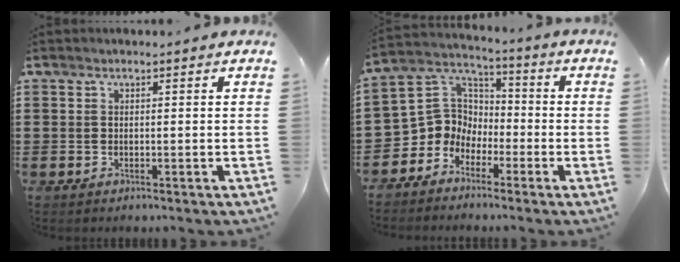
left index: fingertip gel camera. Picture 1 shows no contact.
{"total": 6.8, "force": [-2.6, 6.2, 1.0], "torque": [-0.064, -0.007, -0.055]}